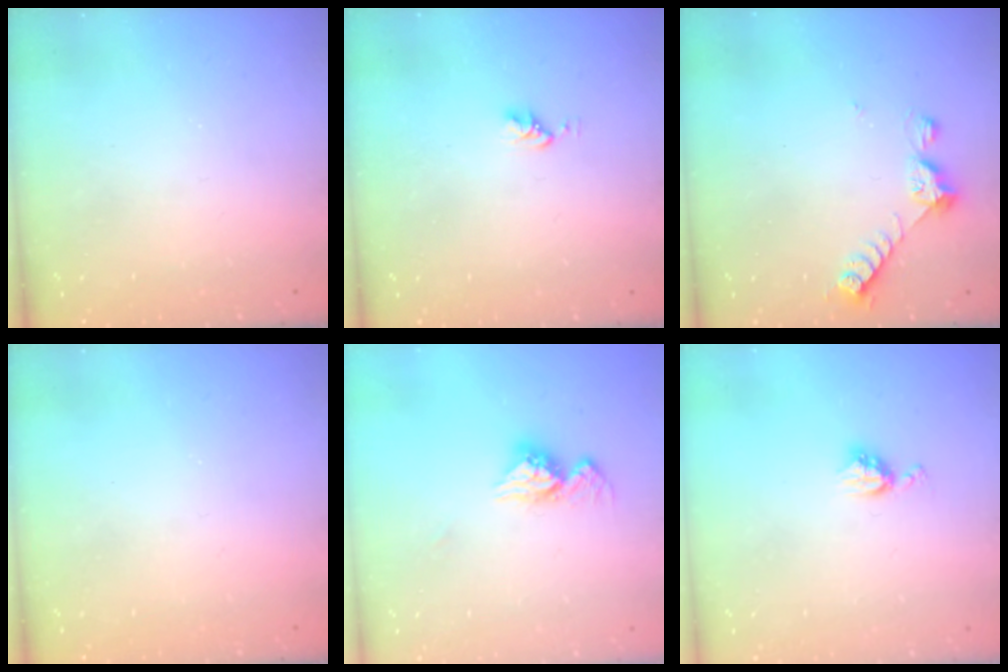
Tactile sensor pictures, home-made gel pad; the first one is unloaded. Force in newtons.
{"total": 3.0, "press": 3.0, "slide": 0.4}
{"total": 6.5, "press": 6.5, "slide": 0.7}
{"total": 0.0}
{"total": 11.1, "press": 11.0, "slide": 0.9}
{"total": 4.6, "press": 4.6, "slide": 0.4}